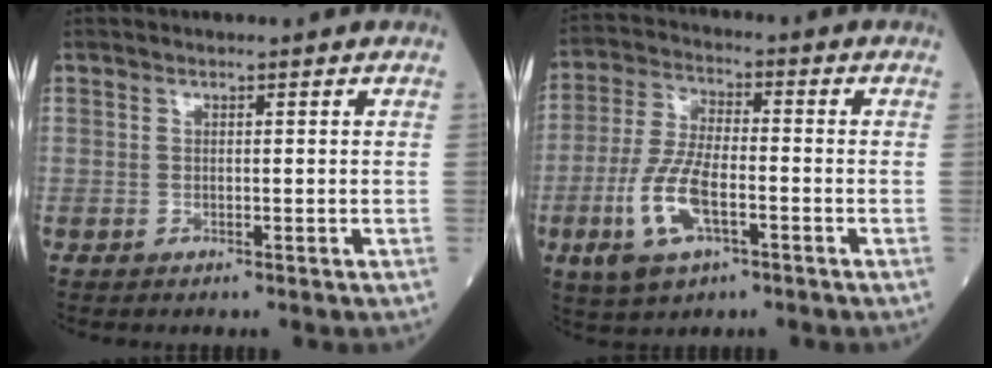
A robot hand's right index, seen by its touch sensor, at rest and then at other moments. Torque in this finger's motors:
{"motor_torque": [1.37, -0.77, 0.57, 0.21]}